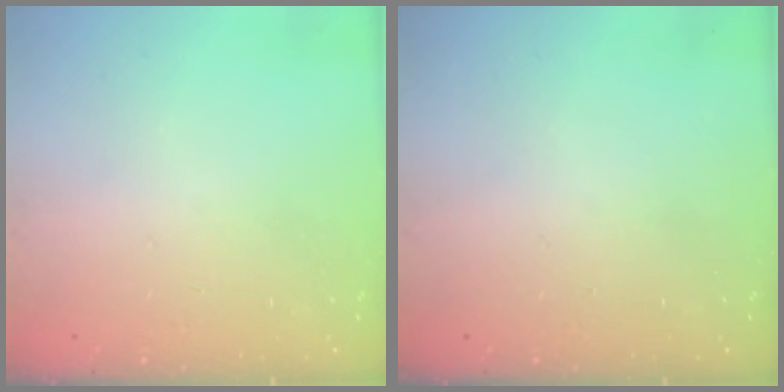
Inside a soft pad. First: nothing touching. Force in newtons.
{"total": 0.0}